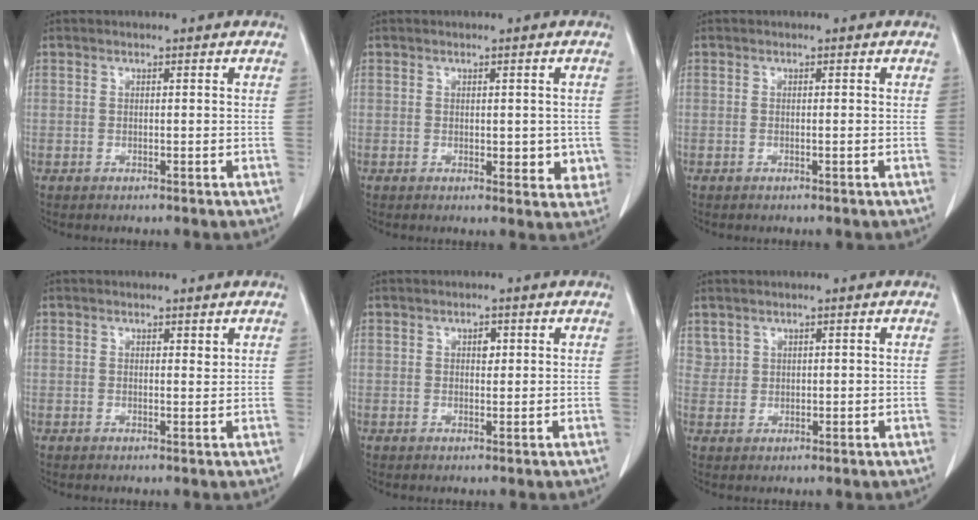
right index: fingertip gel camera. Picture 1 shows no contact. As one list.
[{"total": 4.2, "force": [-0.3, 2.3, 3.5], "torque": [-0.025, -0.004, 0.002]}, {"total": 0.0}, {"total": 0.7, "force": [0.5, 0.2, 0.4], "torque": [-0.009, -0.005, 0.007]}, {"total": 1.4, "force": [0.5, 0.8, 1.0], "torque": [-0.015, -0.001, 0.006]}, {"total": 1.9, "force": [1.5, 1.2, 0.1], "torque": [0.009, 0.005, 0.029]}]